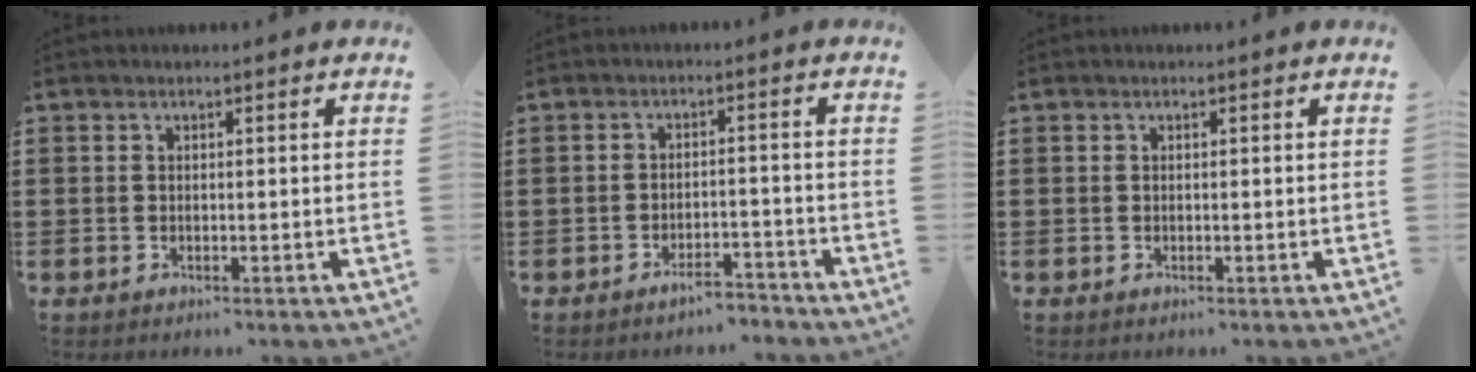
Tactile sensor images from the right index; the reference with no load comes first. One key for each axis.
{"total": 3.2, "fx": -3.0, "fy": 0.7, "fz": 1.1, "tx": -0.018, "ty": 0.008, "tz": -0.058}
{"total": 0.0}